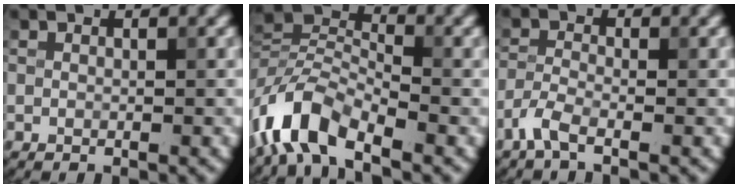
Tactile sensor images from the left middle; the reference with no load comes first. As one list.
[{"total": 7.0, "force": [-4.3, 3.2, 4.5], "torque": [-0.080, 0.007, -0.100]}, {"total": 2.4, "force": [-1.7, 0.7, 1.6], "torque": [-0.041, -0.002, -0.046]}]